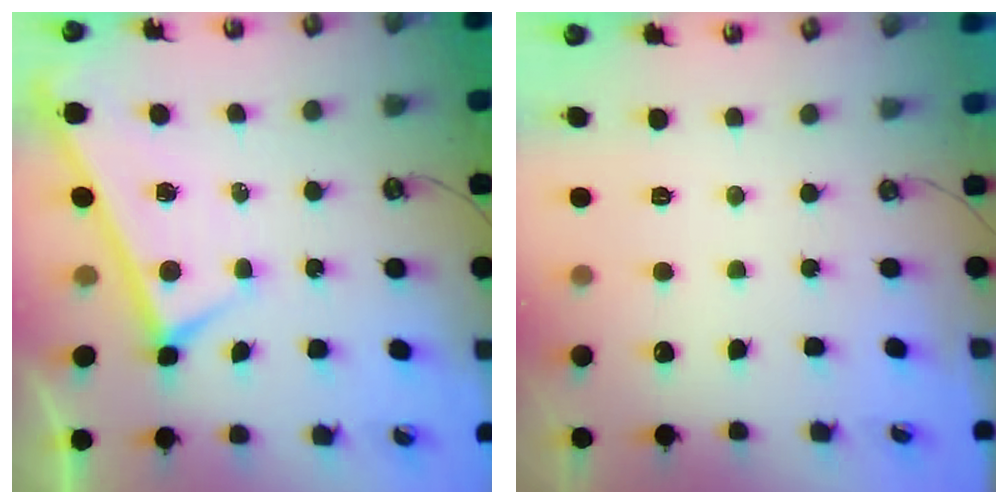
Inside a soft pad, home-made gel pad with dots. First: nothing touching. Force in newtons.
{"total": 0.0}